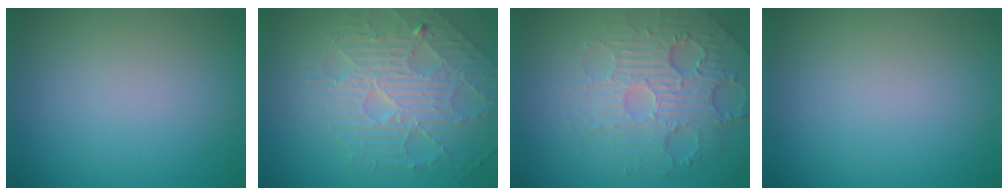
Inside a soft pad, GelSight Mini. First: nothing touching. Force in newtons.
{"total": 4.7, "press": 4.6, "slide": 0.6}
{"total": 4.8, "press": 4.3, "slide": 2.2}
{"total": 0.0}